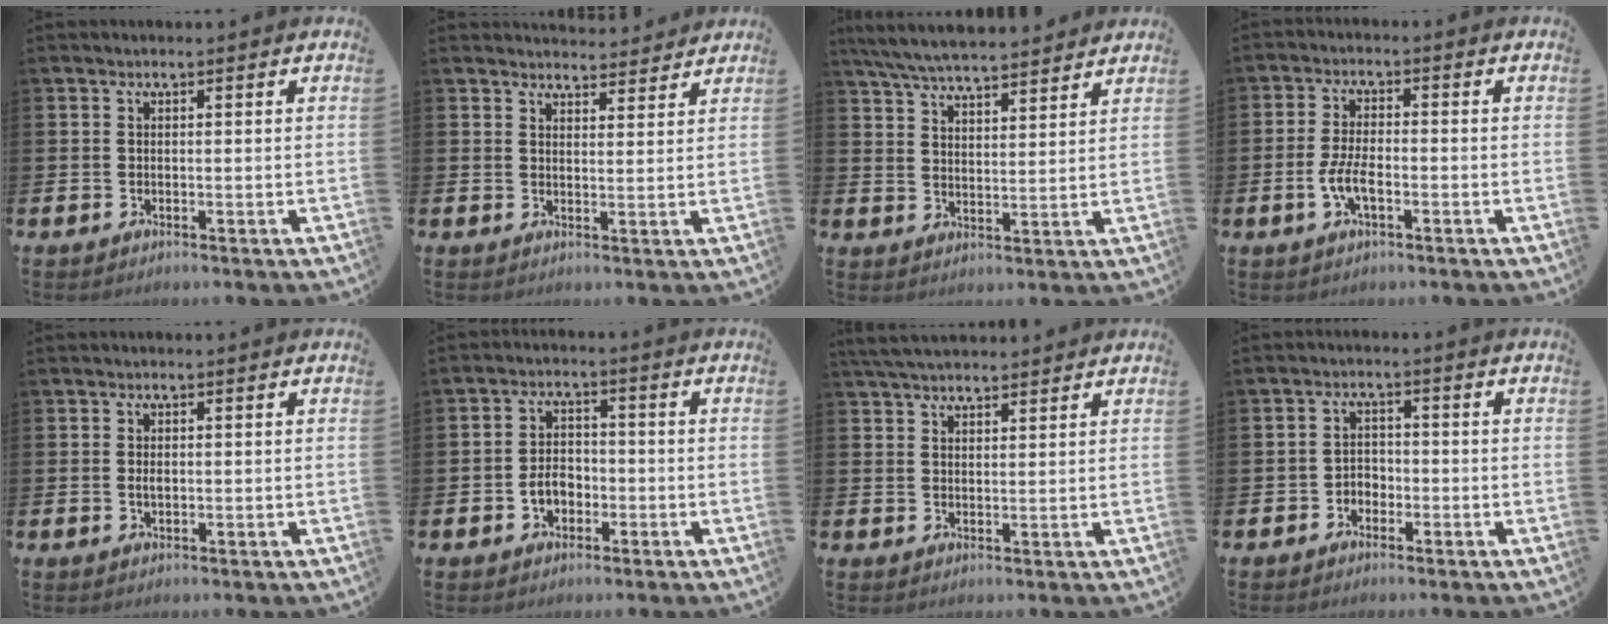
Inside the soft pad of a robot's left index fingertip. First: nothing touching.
{"total": 3.7, "force": [3.6, 0.5, -0.2], "torque": [0.008, -0.024, 0.064]}
{"total": 6.5, "force": [6.3, 0.6, 1.4], "torque": [-0.052, -0.029, 0.115]}
{"total": 4.4, "force": [-1.4, 1.7, 3.8], "torque": [-0.079, 0.003, -0.029]}
{"total": 0.9, "force": [0.1, 0.5, 0.7], "torque": [-0.010, 0.002, -0.002]}
{"total": 3.5, "force": [-1.3, 2.6, 2.0], "torque": [-0.027, 0.000, -0.031]}
{"total": 4.1, "force": [3.9, 0.8, 1.0], "torque": [-0.024, -0.011, 0.072]}
{"total": 2.2, "force": [-1.6, 1.5, 0.4], "torque": [-0.014, 0.006, -0.036]}